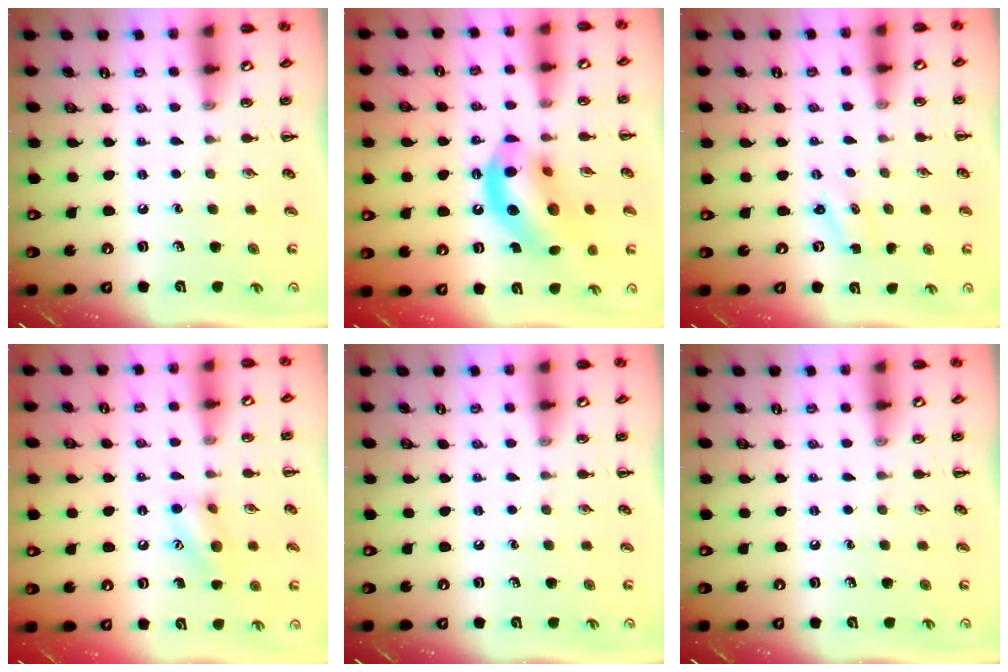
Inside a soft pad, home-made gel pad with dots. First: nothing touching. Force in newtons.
{"total": 16.1, "press": 15.7, "slide": 3.6}
{"total": 0.8, "press": 0.8, "slide": 0.3}
{"total": 9.9, "press": 9.9, "slide": 0.8}
{"total": 0.0}
{"total": 0.0}